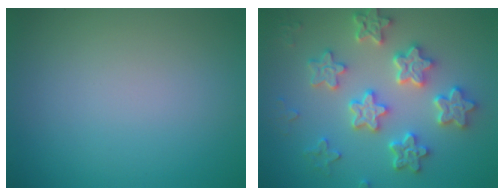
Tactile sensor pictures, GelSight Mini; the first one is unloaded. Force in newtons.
{"total": 5.4, "press": 5.0, "slide": 2.2}